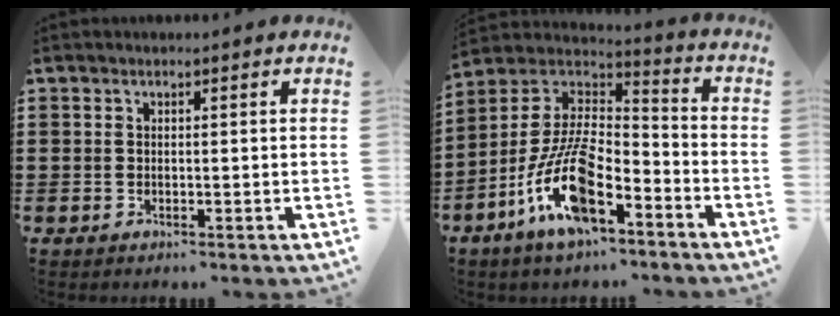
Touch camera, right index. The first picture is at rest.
{"total": 14.1, "force": [-7.6, 5.3, 10.7], "torque": [-0.244, 0.004, -0.151]}